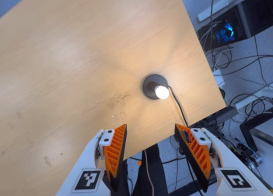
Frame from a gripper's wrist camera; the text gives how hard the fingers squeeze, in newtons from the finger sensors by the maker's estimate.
{"total": 0.0}